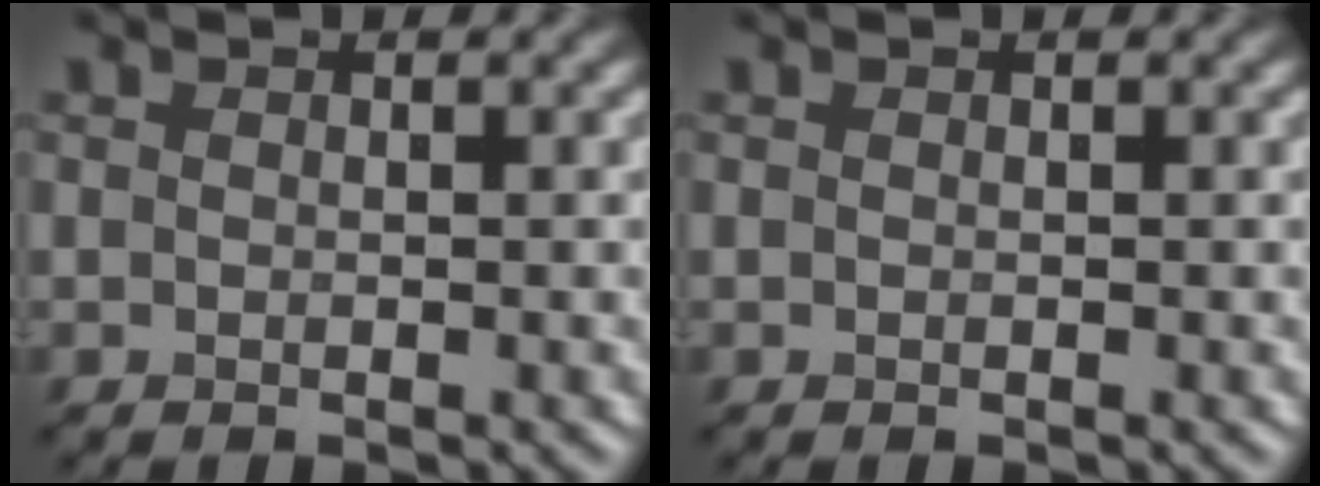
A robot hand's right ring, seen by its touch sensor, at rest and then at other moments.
{"total": 0.0}